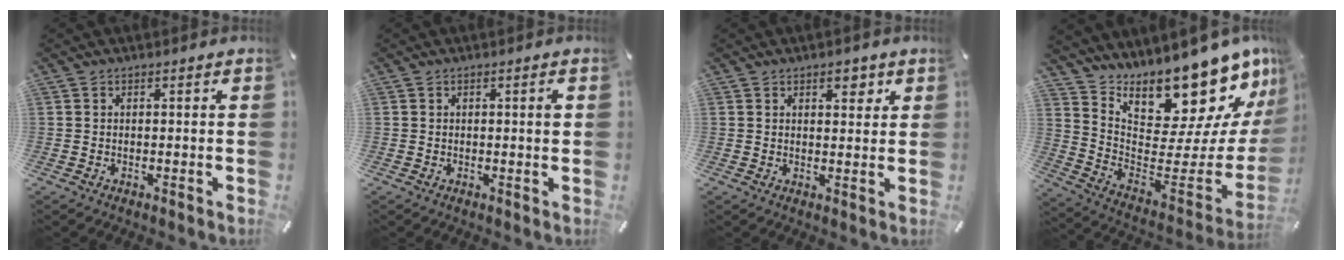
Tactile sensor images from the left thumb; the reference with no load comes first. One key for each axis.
{"total": 1.7, "fx": 0.2, "fy": 0.2, "fz": 1.6, "tx": -0.024, "ty": -0.004, "tz": 0.001}
{"total": 3.5, "fx": 2.0, "fy": 1.9, "fz": 2.1, "tx": -0.014, "ty": -0.009, "tz": 0.027}
{"total": 16.5, "fx": 15.6, "fy": 3.7, "fz": 4.0, "tx": -0.031, "ty": -0.168, "tz": 0.249}